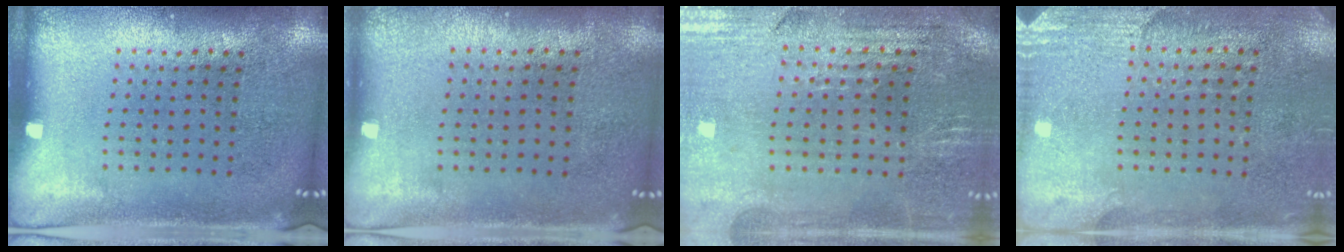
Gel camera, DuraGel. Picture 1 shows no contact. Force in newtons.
{"total": 0.0}
{"total": 1.3, "press": 1.3, "slide": 0.3}
{"total": 2.7, "press": 2.4, "slide": 1.1}